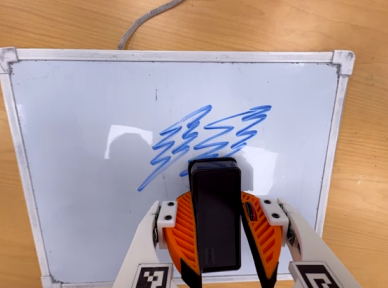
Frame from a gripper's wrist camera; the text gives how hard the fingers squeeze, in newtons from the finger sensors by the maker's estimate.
{"total": 6.4, "left": 6.1, "right": 6.8}